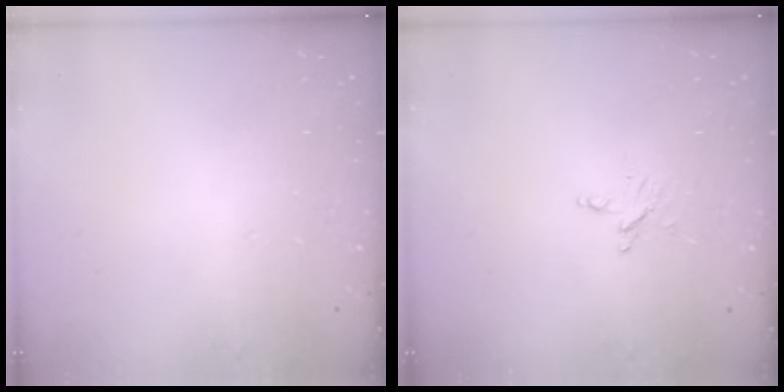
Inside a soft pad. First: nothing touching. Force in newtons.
{"total": 3.2, "press": 3.2, "slide": 0.3}